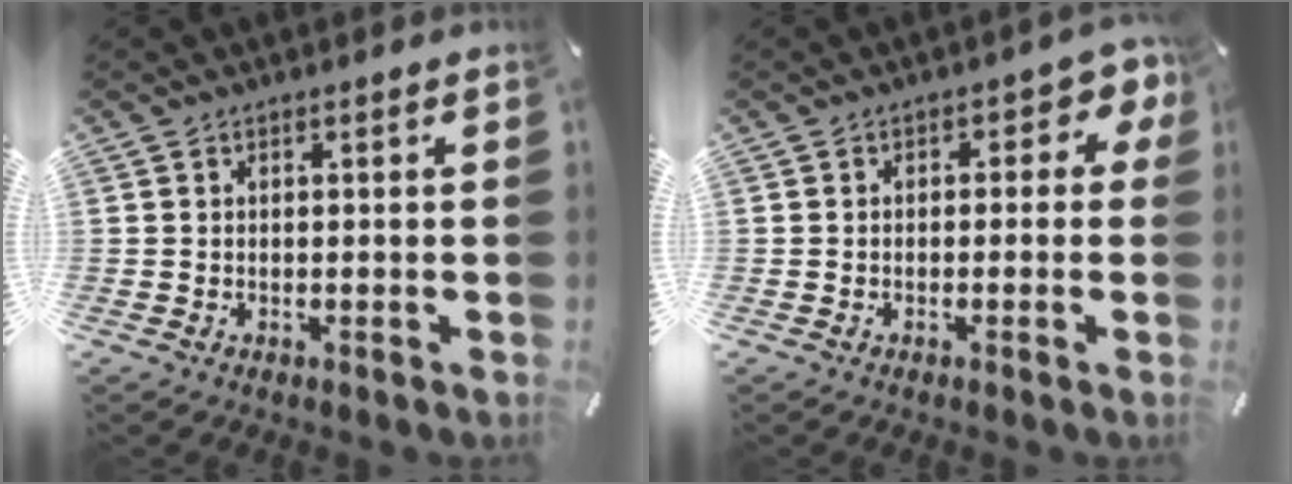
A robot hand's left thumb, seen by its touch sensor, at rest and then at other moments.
{"total": 3.8, "force": [0.0, 2.4, 2.9], "torque": [-0.043, 0.009, -0.006]}